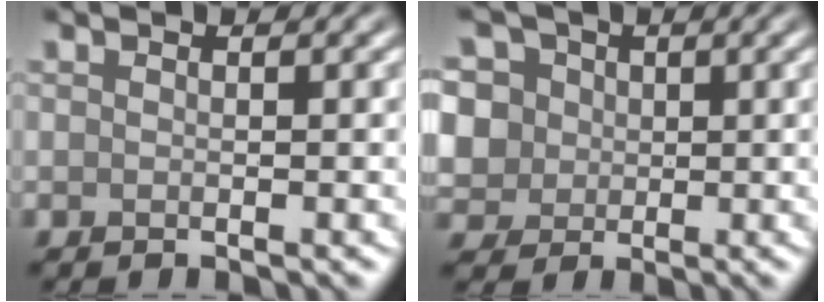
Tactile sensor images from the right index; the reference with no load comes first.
{"total": 10.3, "force": [4.0, 8.1, 5.0], "torque": [-0.105, 0.031, 0.045]}